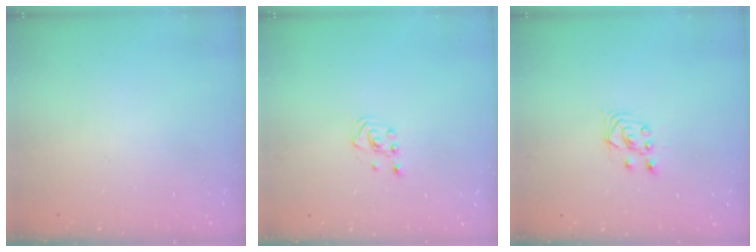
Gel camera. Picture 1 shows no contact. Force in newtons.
{"total": 1.6, "press": 1.5, "slide": 0.2}
{"total": 2.5, "press": 2.2, "slide": 1.2}